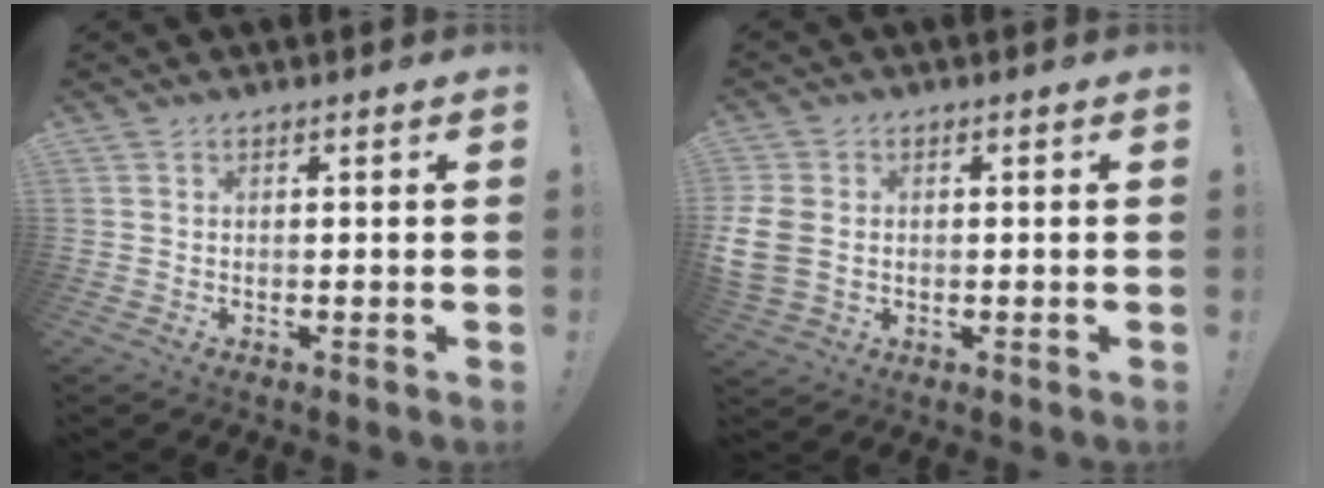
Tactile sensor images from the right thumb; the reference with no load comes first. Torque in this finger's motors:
{"motor_torque": [2.56, 2.44, 2.26, -0.46, 0.53]}